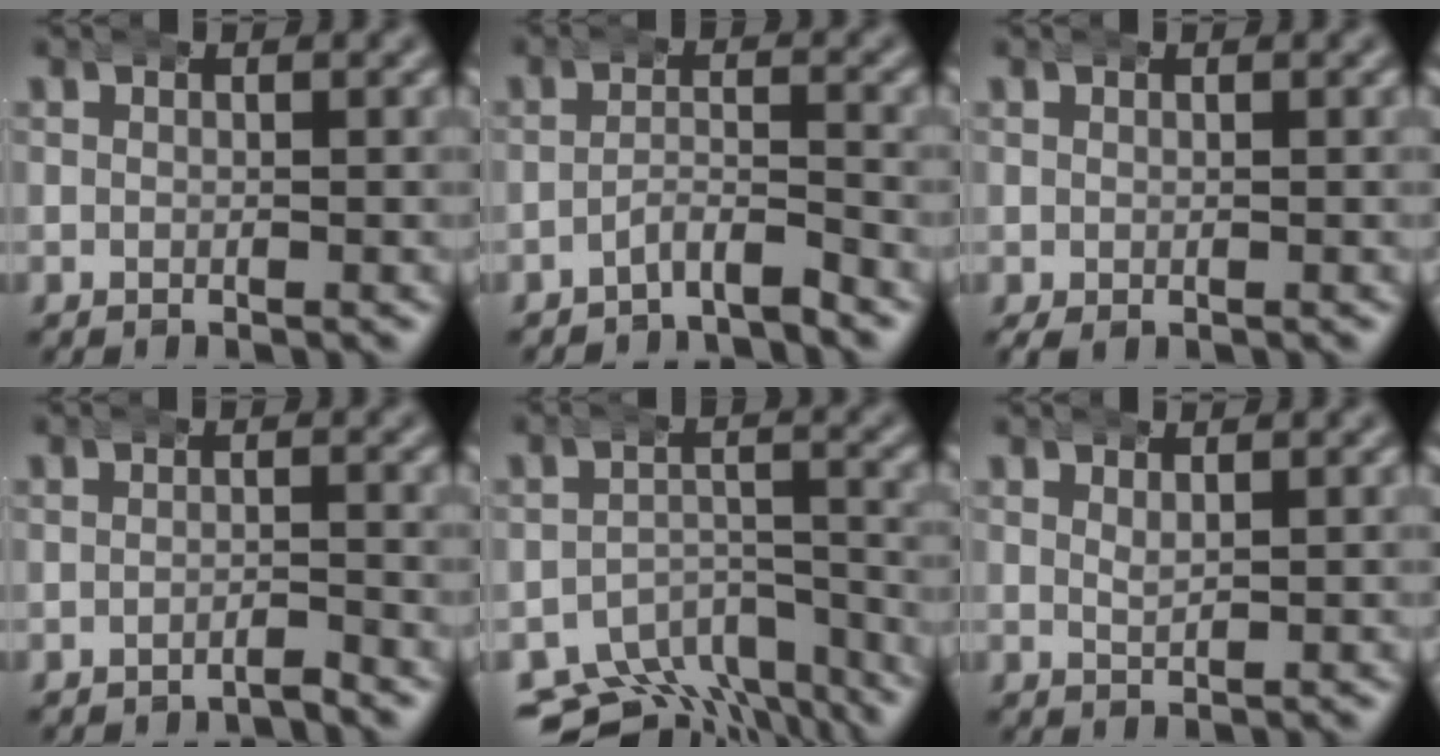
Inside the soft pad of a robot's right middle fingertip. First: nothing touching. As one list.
[{"total": 2.9, "force": [-2.7, 0.6, 0.9], "torque": [-0.008, 0.000, -0.053]}, {"total": 1.3, "force": [-0.7, 0.8, 0.7], "torque": [-0.018, -0.008, -0.005]}, {"total": 1.1, "force": [-1.0, 0.1, 0.3], "torque": [0.005, 0.005, -0.025]}, {"total": 10.3, "force": [-7.6, 5.5, 4.3], "torque": [-0.061, -0.028, -0.121]}, {"total": 1.2, "force": [0.8, 0.4, 0.8], "torque": [-0.015, -0.002, 0.016]}]